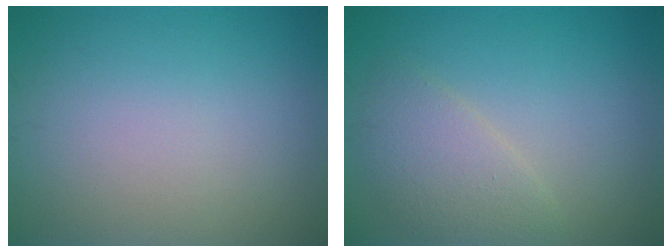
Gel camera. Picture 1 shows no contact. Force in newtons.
{"total": 2.9, "press": 2.9, "slide": 0.2}